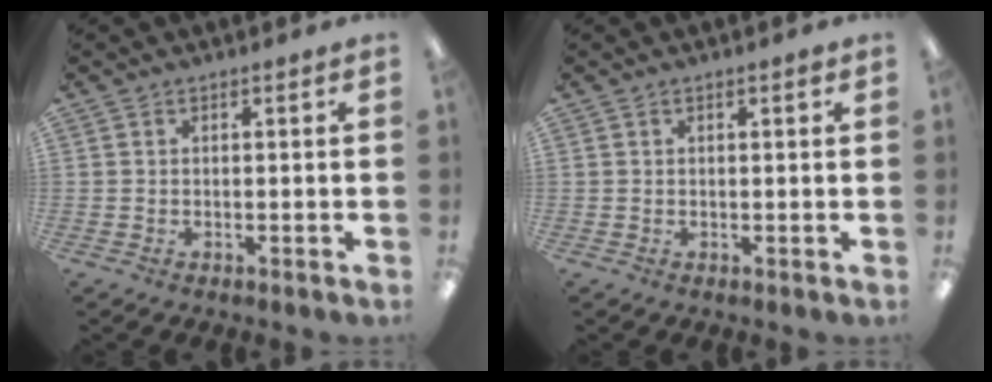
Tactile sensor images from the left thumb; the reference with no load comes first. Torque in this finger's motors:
{"motor_torque": [-0.01, 0.08, -0.14, -0.04, -0.03]}